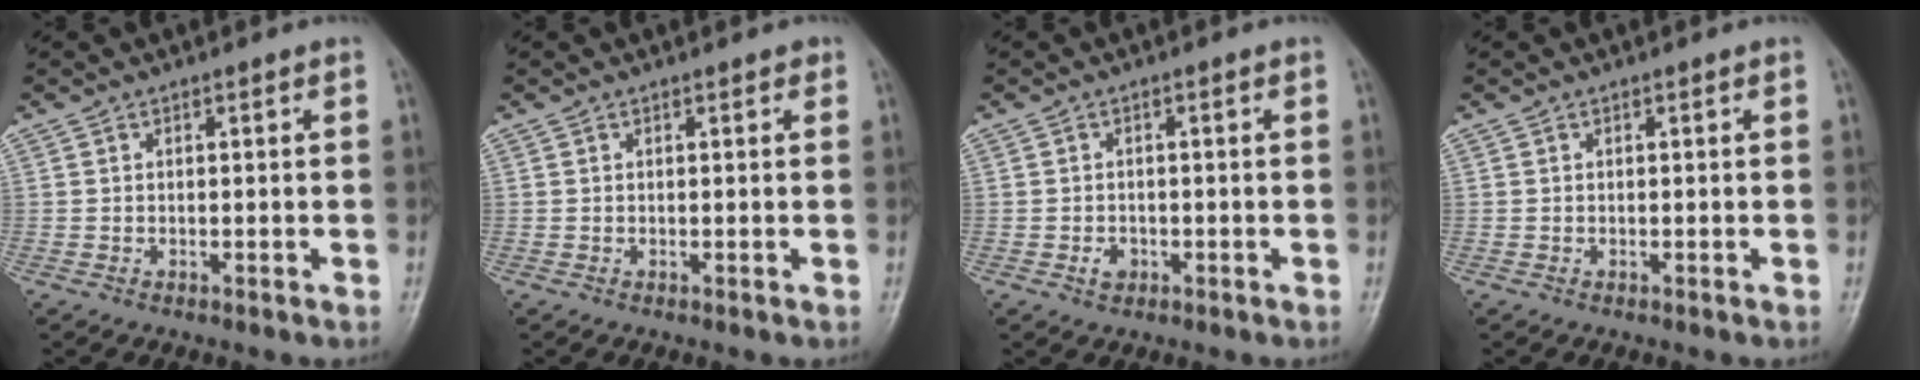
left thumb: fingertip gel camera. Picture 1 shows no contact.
{"total": 0.6, "force": [0.4, 0.4, 0.3], "torque": [0.000, -0.001, 0.000]}
{"total": 2.0, "force": [-0.8, 1.6, 0.9], "torque": [-0.009, 0.003, -0.011]}
{"total": 0.0}